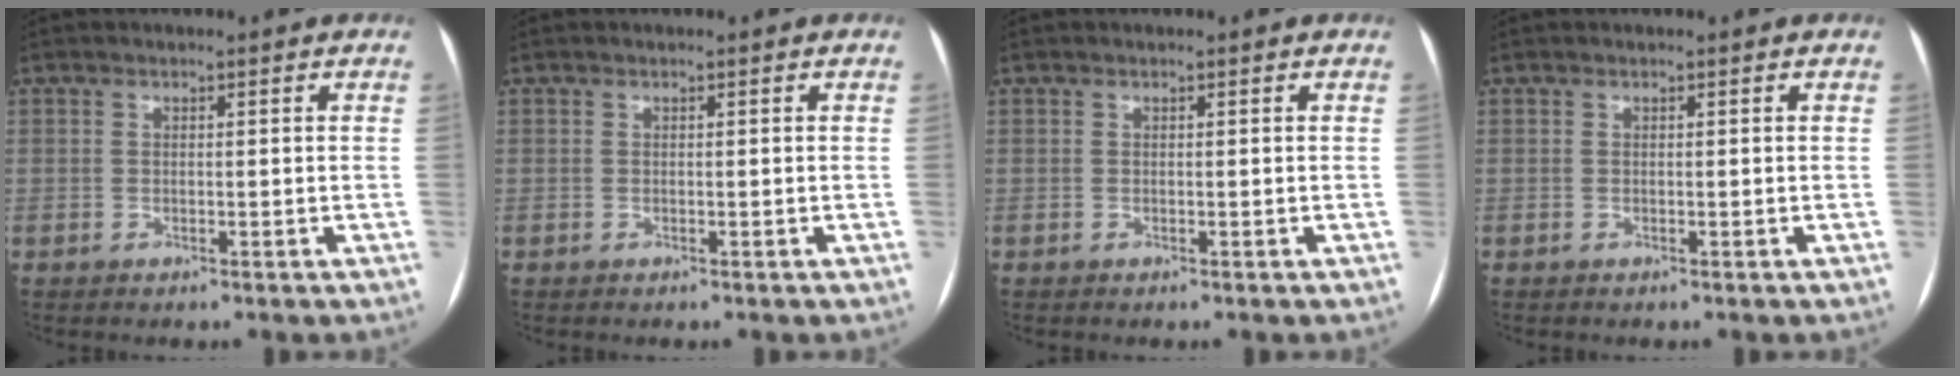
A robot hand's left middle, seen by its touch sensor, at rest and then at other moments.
{"total": 0.0}
{"total": 0.0}
{"total": 0.0}